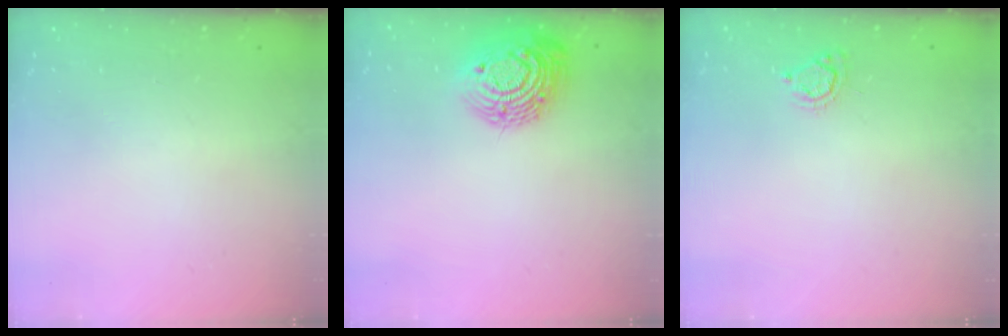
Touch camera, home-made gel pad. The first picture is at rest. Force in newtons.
{"total": 15.1, "press": 15.1, "slide": 0.7}
{"total": 5.0, "press": 5.0, "slide": 0.5}